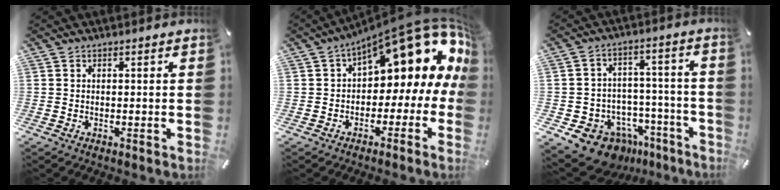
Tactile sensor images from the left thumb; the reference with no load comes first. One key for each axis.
{"total": 16.3, "fx": 8.6, "fy": 7.5, "fz": 11.6, "tx": -0.147, "ty": -0.070, "tz": 0.141}
{"total": 11.4, "fx": -7.8, "fy": 7.5, "fz": 3.4, "tx": -0.052, "ty": 0.055, "tz": -0.128}